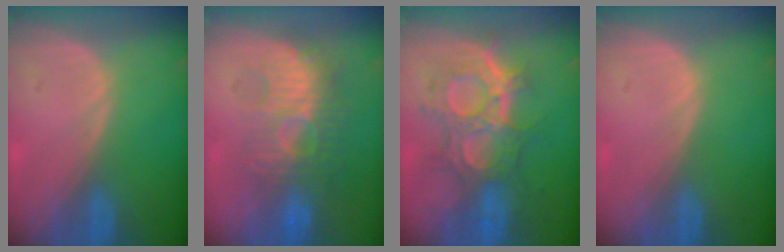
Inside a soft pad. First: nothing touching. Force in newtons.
{"total": 9.1, "press": 8.7, "slide": 2.7}
{"total": 9.9, "press": 9.6, "slide": 2.6}
{"total": 0.0}